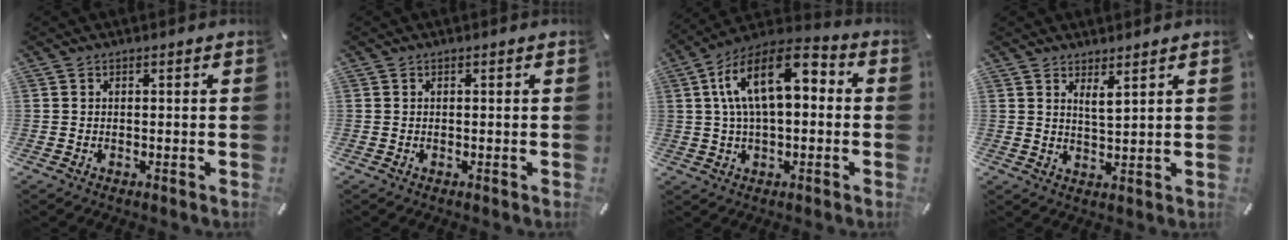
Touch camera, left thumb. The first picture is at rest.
{"total": 0.0}
{"total": 15.0, "force": [3.6, 8.0, 12.1], "torque": [-0.234, -0.003, 0.062]}
{"total": 3.4, "force": [2.6, 0.6, 2.1], "torque": [-0.030, -0.014, 0.042]}